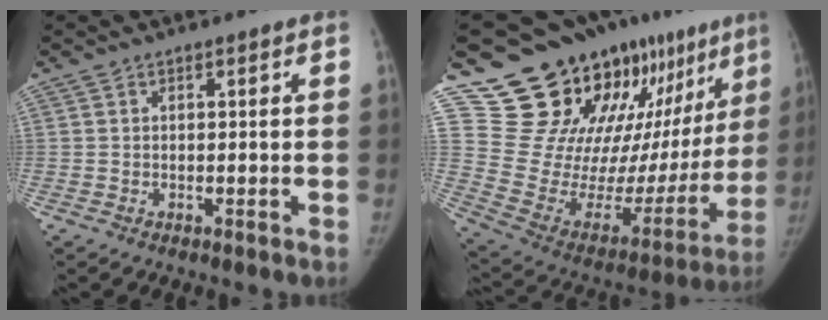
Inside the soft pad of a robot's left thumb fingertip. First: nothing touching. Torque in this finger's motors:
{"motor_torque": [1.91, 1.91, 0.95, -1.83, -0.01]}